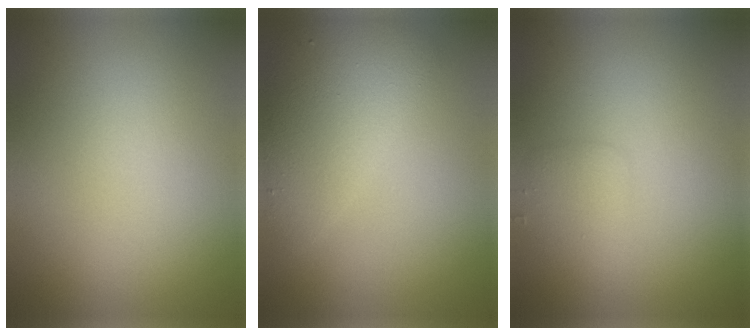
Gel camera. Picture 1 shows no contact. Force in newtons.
{"total": 5.0, "press": 5.0, "slide": 0.3}
{"total": 1.5, "press": 1.5, "slide": 0.2}